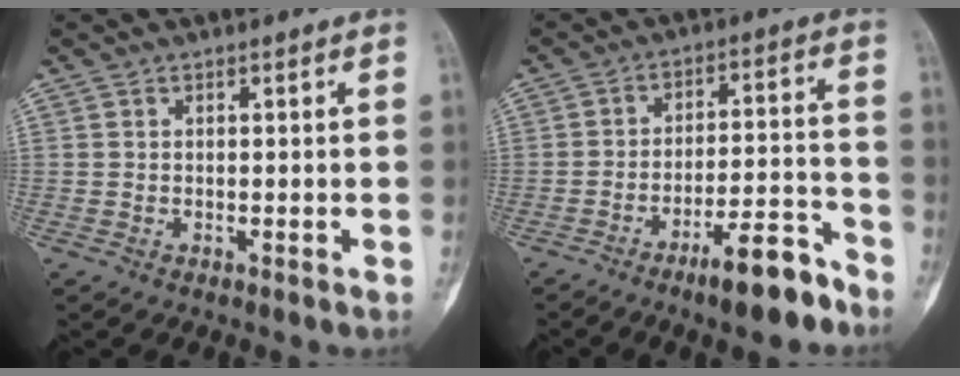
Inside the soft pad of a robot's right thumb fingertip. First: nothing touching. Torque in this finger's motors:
{"motor_torque": [1.63, 0.48, 0.80, -1.06, 0.21]}